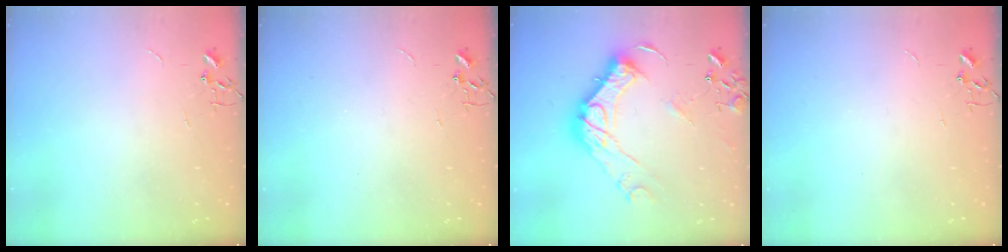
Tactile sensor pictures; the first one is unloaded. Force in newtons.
{"total": 0.0}
{"total": 19.0, "press": 18.9, "slide": 1.6}
{"total": 0.0}